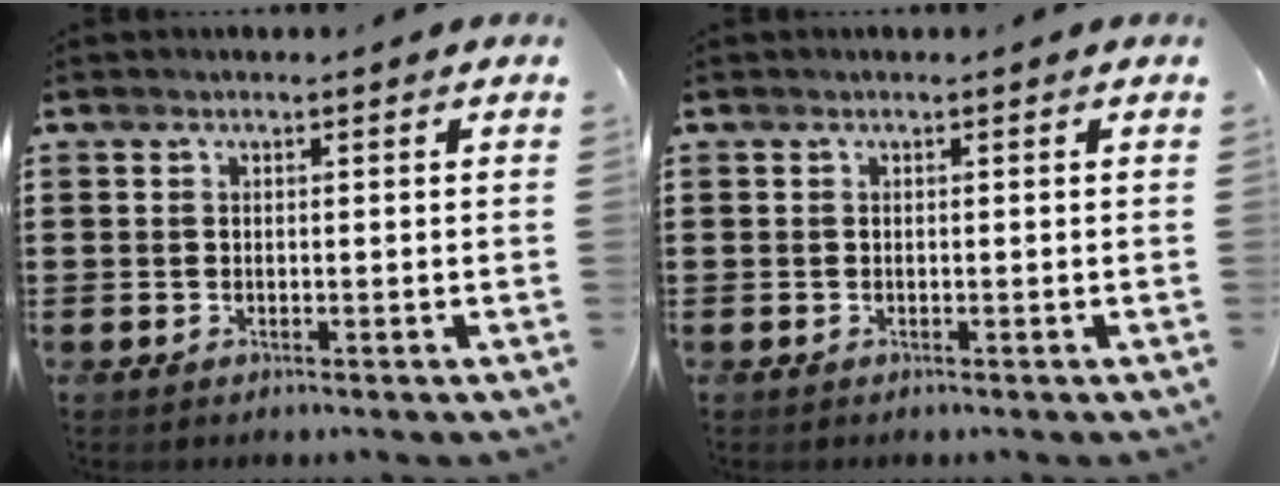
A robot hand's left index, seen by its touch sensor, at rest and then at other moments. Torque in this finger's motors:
{"motor_torque": [-0.04, -0.01, 0.00, -0.01]}